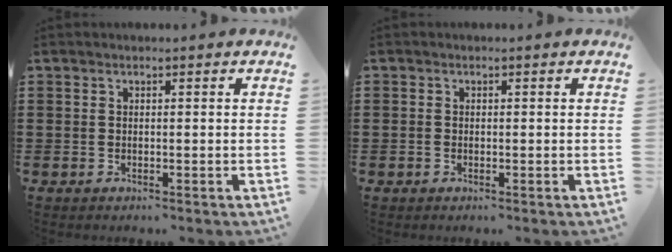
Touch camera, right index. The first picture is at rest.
{"total": 0.7, "force": [-0.4, 0.6, 0.1], "torque": [-0.003, 0.003, -0.009]}